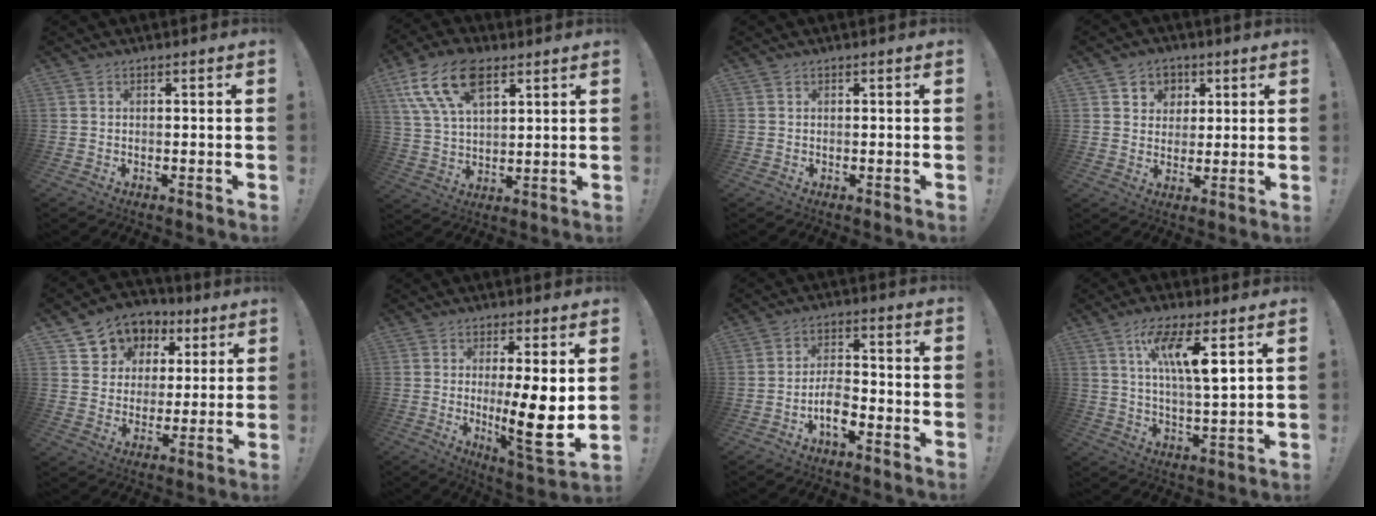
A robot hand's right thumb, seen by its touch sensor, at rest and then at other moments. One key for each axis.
{"total": 16.1, "fx": 8.4, "fy": 8.8, "fz": 10.6, "tx": -0.208, "ty": -0.027, "tz": 0.155}
{"total": 0.0}
{"total": 6.2, "fx": 2.0, "fy": 5.8, "fz": 0.8, "tx": -0.007, "ty": -0.016, "tz": 0.039}
{"total": 8.6, "fx": 4.1, "fy": 7.4, "fz": 1.6, "tx": -0.022, "ty": -0.034, "tz": 0.082}
{"total": 14.4, "fx": -0.3, "fy": 1.9, "fz": 14.3, "tx": -0.215, "ty": -0.024, "tz": -0.004}
{"total": 7.3, "fx": -3.9, "fy": 3.3, "fz": 5.2, "tx": -0.091, "ty": 0.010, "tz": -0.069}
{"total": 12.5, "fx": 5.9, "fy": 2.2, "fz": 10.8, "tx": -0.190, "ty": -0.019, "tz": 0.092}